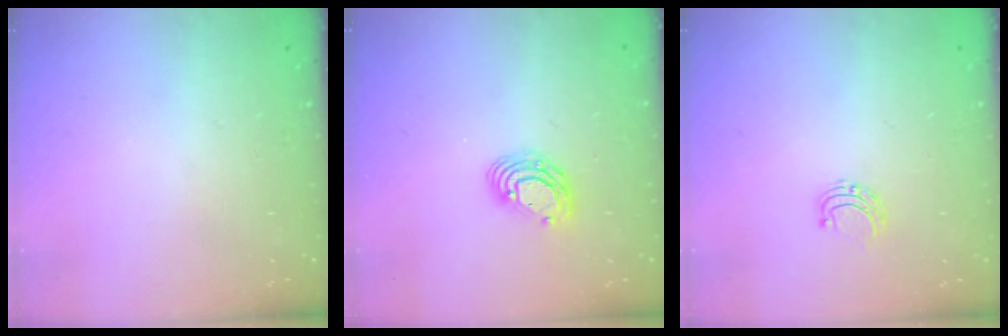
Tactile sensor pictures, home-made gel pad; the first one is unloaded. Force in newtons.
{"total": 7.5, "press": 7.4, "slide": 1.1}
{"total": 4.9, "press": 4.9, "slide": 0.5}